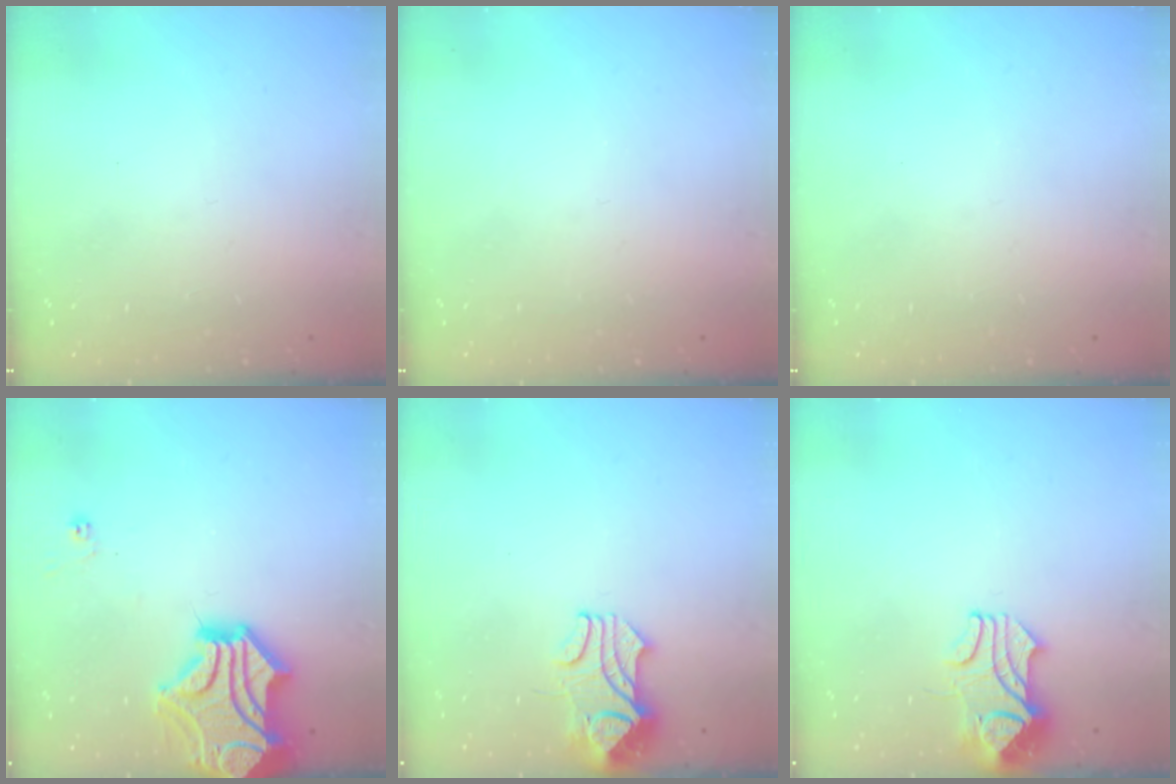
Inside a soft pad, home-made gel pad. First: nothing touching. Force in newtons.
{"total": 0.0}
{"total": 0.0}
{"total": 10.1, "press": 9.7, "slide": 2.6}
{"total": 2.0, "press": 1.9, "slide": 0.8}
{"total": 2.0, "press": 1.8, "slide": 0.9}